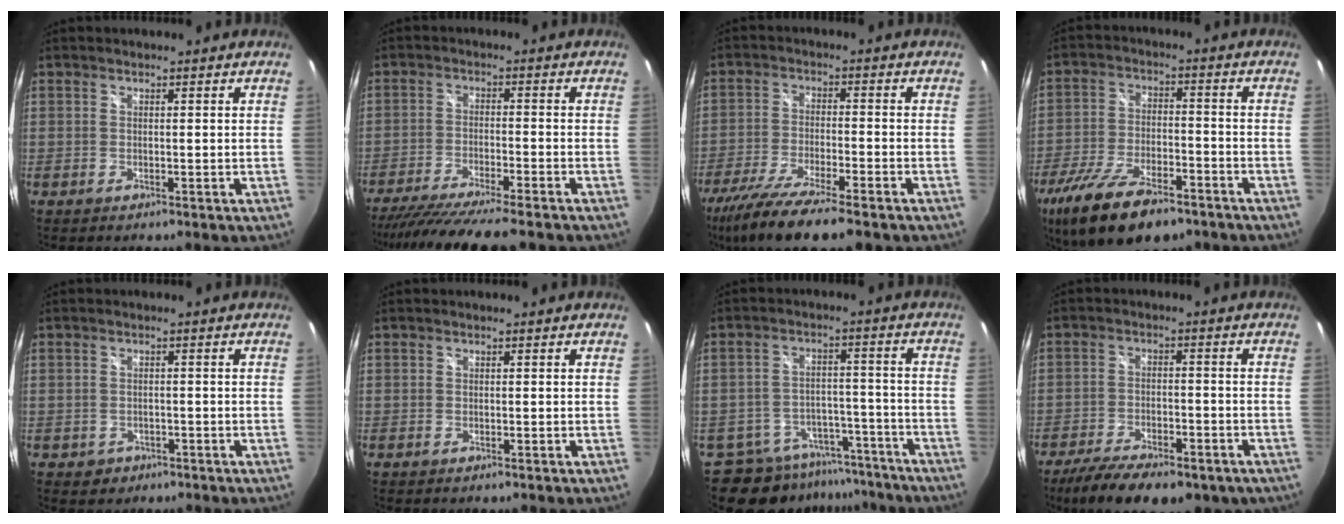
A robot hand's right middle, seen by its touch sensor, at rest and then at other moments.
{"total": 13.2, "force": [-11.5, 0.0, 6.5], "torque": [-0.135, -0.032, -0.191]}
{"total": 14.7, "force": [-11.5, 1.8, 9.0], "torque": [-0.191, -0.042, -0.204]}
{"total": 16.9, "force": [-11.7, 6.3, 10.4], "torque": [-0.215, -0.035, -0.203]}
{"total": 2.4, "force": [-0.9, 2.2, 0.5], "torque": [-0.017, 0.000, -0.010]}
{"total": 0.0}
{"total": 15.1, "force": [-12.7, 7.4, 3.5], "torque": [-0.090, 0.030, -0.172]}
{"total": 16.5, "force": [-11.5, 6.6, 9.8], "torque": [-0.196, -0.036, -0.168]}